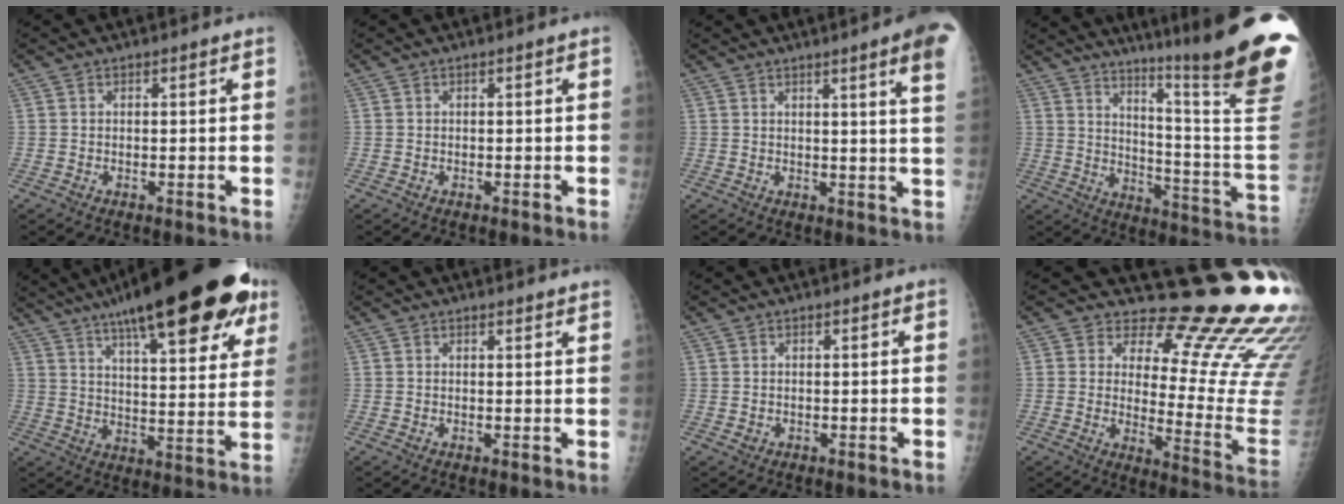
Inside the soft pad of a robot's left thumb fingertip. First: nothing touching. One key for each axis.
{"total": 0.0}
{"total": 8.8, "fx": 5.1, "fy": -0.4, "fz": 7.2, "tx": -0.083, "ty": -0.021, "tz": 0.048}
{"total": 27.5, "fx": 20.3, "fy": -0.1, "fz": 18.5, "tx": -0.232, "ty": -0.173, "tz": 0.275}
{"total": 30.5, "fx": 19.7, "fy": 8.7, "fz": 21.7, "tx": -0.296, "ty": -0.035, "tz": 0.272}
{"total": 3.1, "fx": 3.0, "fy": 0.5, "fz": 0.8, "tx": -0.004, "ty": -0.012, "tz": 0.026}
{"total": 0.8, "fx": 0.0, "fy": 0.8, "fz": 0.3, "tx": 0.000, "ty": 0.000, "tz": 0.001}
{"total": 22.0, "fx": 16.6, "fy": 6.9, "fz": 12.7, "tx": -0.125, "ty": -0.156, "tz": 0.200}